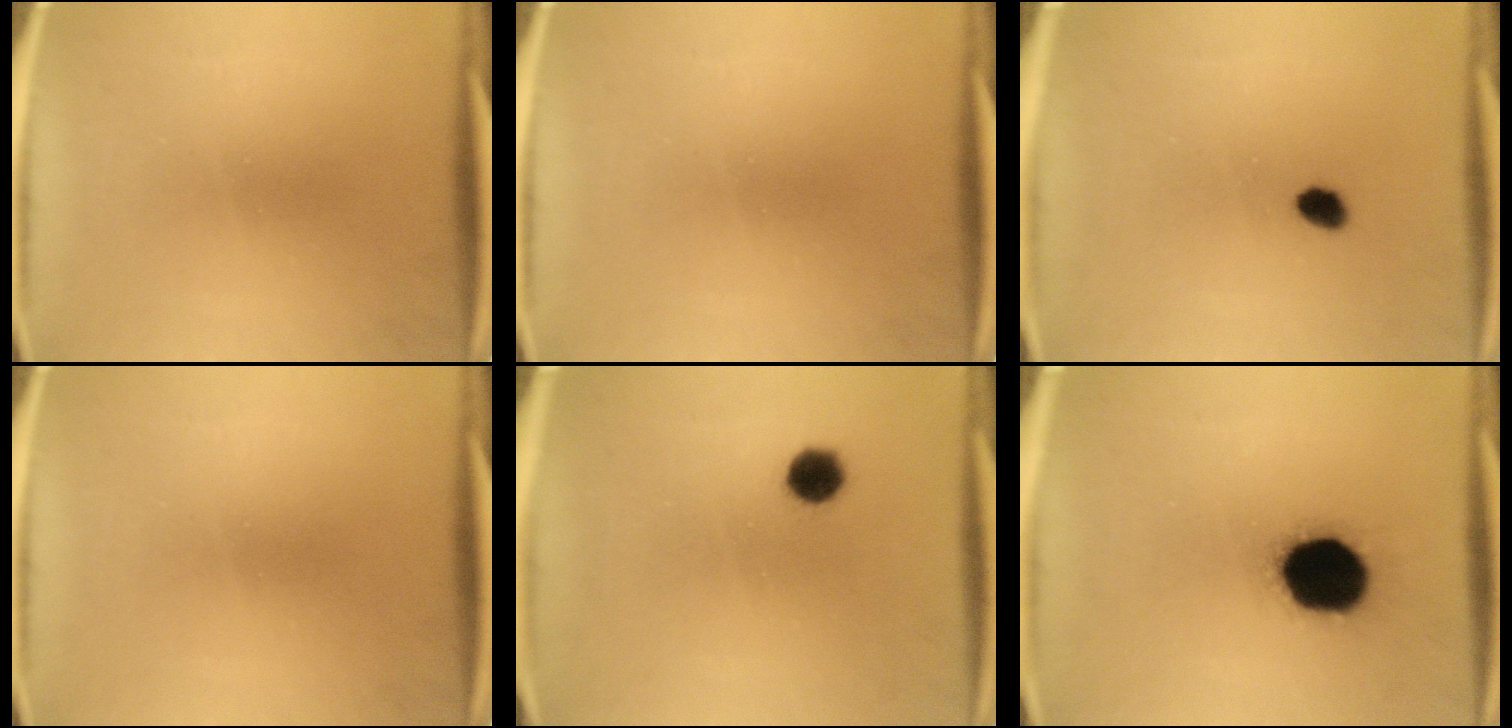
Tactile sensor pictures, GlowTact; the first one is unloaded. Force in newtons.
{"total": 0.0}
{"total": 2.5}
{"total": 0.0}
{"total": 4.0}
{"total": 19.4}